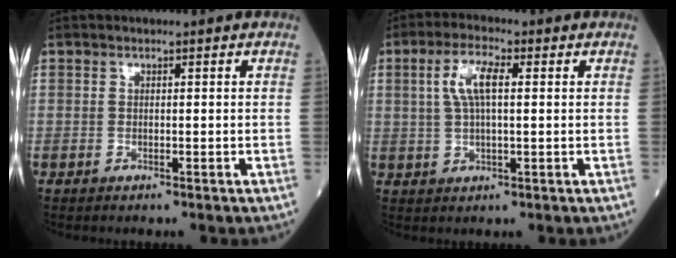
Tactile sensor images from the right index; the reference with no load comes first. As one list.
[{"total": 5.8, "force": [1.4, 1.6, 5.4], "torque": [-0.119, 0.012, 0.030]}]